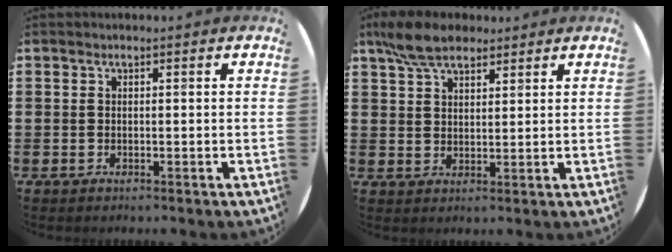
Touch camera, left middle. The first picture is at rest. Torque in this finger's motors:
{"motor_torque": [1.22, -0.92, 0.12, 0.10]}